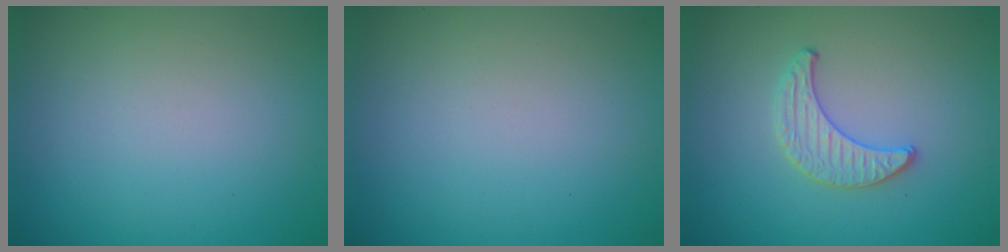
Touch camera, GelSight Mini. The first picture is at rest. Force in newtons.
{"total": 0.0}
{"total": 1.5, "press": 1.5, "slide": 0.1}